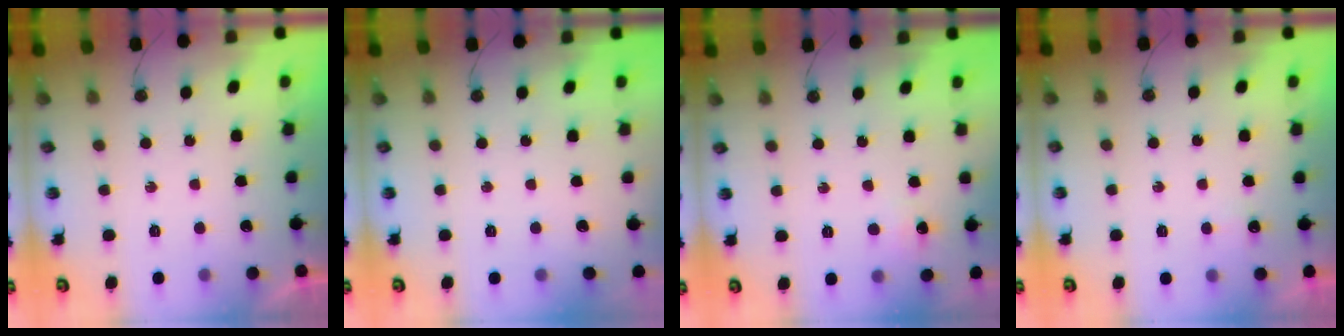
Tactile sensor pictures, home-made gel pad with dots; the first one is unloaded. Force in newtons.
{"total": 0.0}
{"total": 4.6, "press": 4.5, "slide": 0.5}
{"total": 1.9, "press": 1.9, "slide": 0.3}